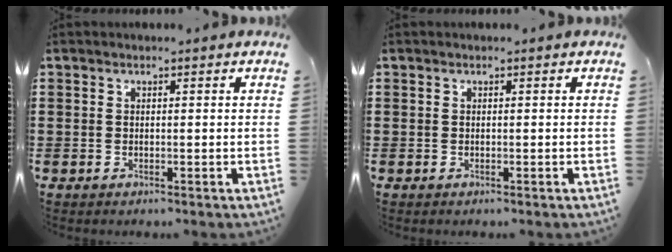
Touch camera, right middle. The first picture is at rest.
{"total": 0.0}